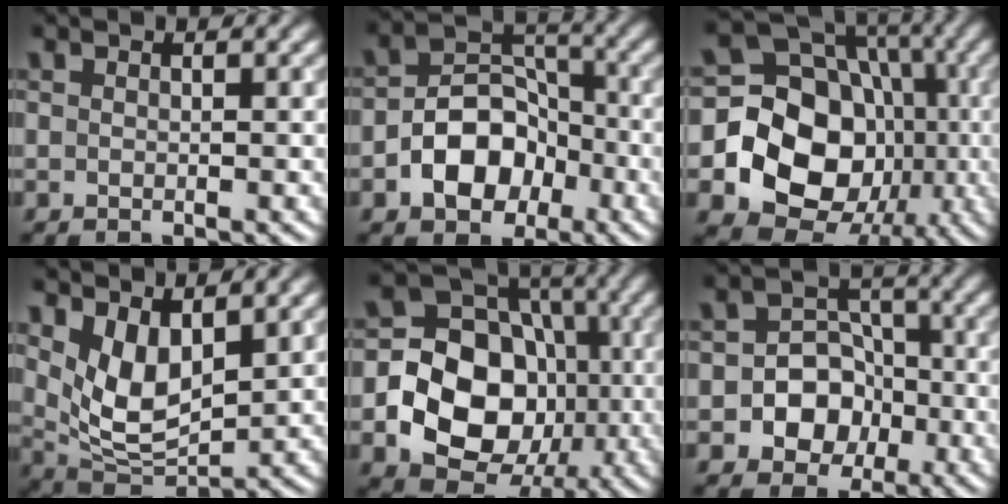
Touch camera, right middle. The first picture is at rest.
{"total": 6.4, "force": [-2.6, 4.5, 3.7], "torque": [-0.055, 0.003, -0.050]}
{"total": 16.6, "force": [-3.1, 14.1, 8.1], "torque": [-0.129, -0.021, -0.072]}
{"total": 5.5, "force": [2.2, 2.9, 4.1], "torque": [-0.087, -0.017, 0.048]}
{"total": 14.2, "force": [-2.8, 11.6, 7.7], "torque": [-0.116, -0.016, -0.081]}
{"total": 6.4, "force": [-2.0, 5.6, 2.4], "torque": [-0.014, 0.016, -0.060]}